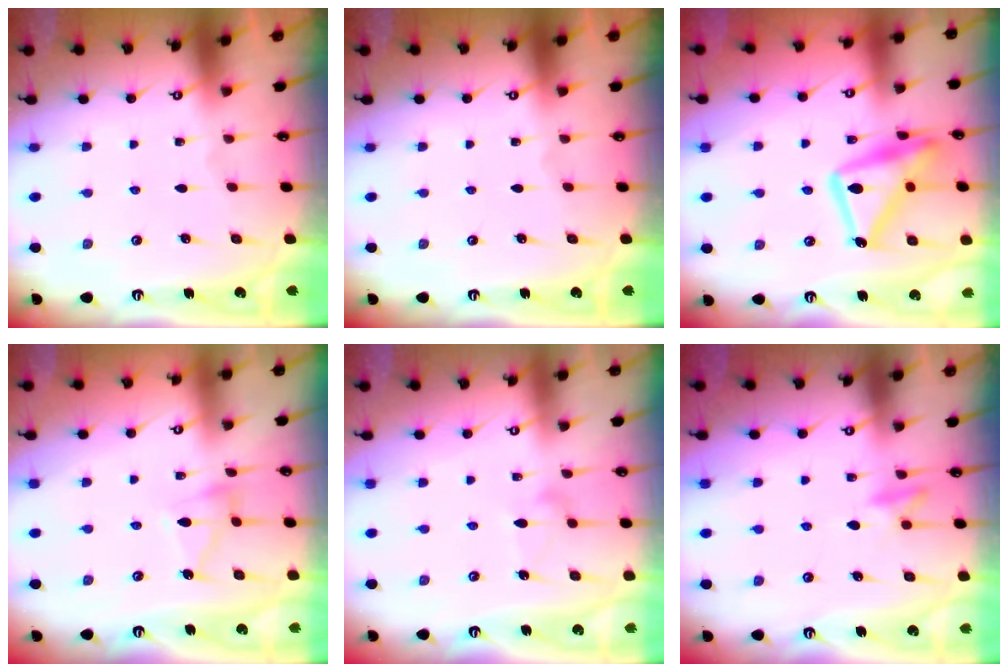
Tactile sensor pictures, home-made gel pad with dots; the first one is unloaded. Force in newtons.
{"total": 0.0}
{"total": 18.2, "press": 18.2, "slide": 1.2}
{"total": 7.2, "press": 7.2, "slide": 0.6}
{"total": 7.8, "press": 7.8, "slide": 0.3}
{"total": 9.4, "press": 9.3, "slide": 1.6}